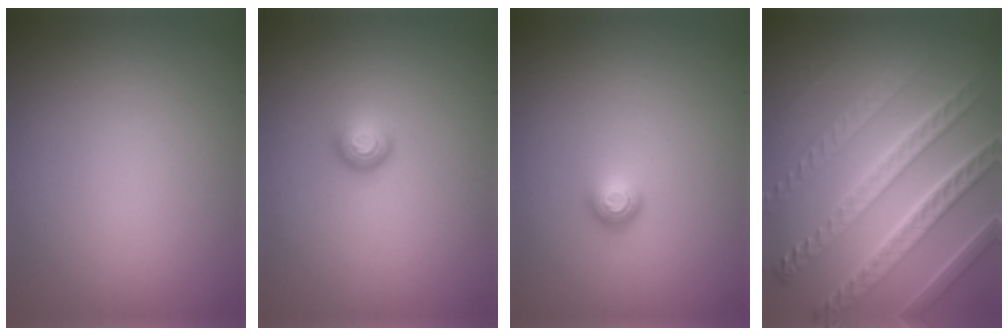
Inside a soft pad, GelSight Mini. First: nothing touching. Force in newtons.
{"total": 1.6, "press": 1.0, "slide": 1.2}
{"total": 1.1, "press": 1.0, "slide": 0.4}
{"total": 8.2, "press": 6.2, "slide": 5.4}